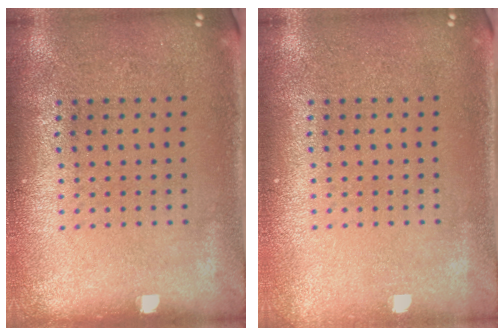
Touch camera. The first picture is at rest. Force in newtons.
{"total": 0.5, "press": 0.5, "slide": 0.1}